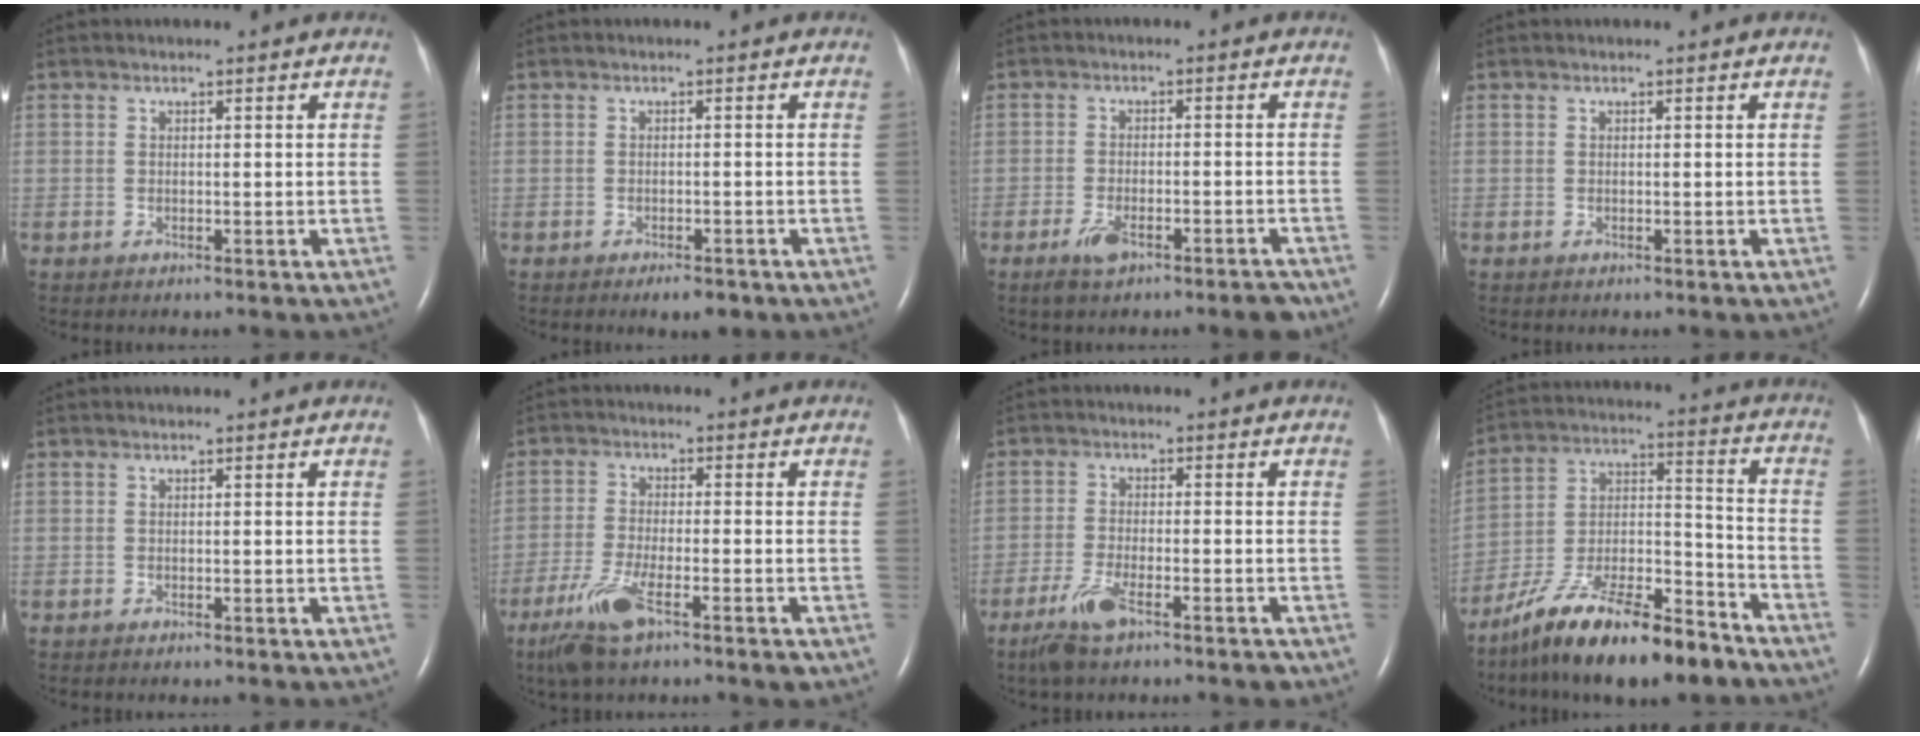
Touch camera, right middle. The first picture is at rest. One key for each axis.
{"total": 2.5, "fx": -1.7, "fy": 0.8, "fz": 1.6, "tx": -0.024, "ty": -0.002, "tz": -0.019}
{"total": 5.7, "fx": -4.0, "fy": 1.3, "fz": 3.8, "tx": -0.066, "ty": -0.003, "tz": -0.062}
{"total": 0.0}
{"total": 0.0}
{"total": 8.2, "fx": -5.0, "fy": 1.1, "fz": 6.4, "tx": -0.137, "ty": -0.020, "tz": -0.092}
{"total": 6.3, "fx": -4.4, "fy": 1.1, "fz": 4.4, "tx": -0.095, "ty": -0.013, "tz": -0.078}
{"total": 19.6, "fx": -15.1, "fy": 3.9, "fz": 11.9, "tx": -0.204, "ty": 0.000, "tz": -0.263}